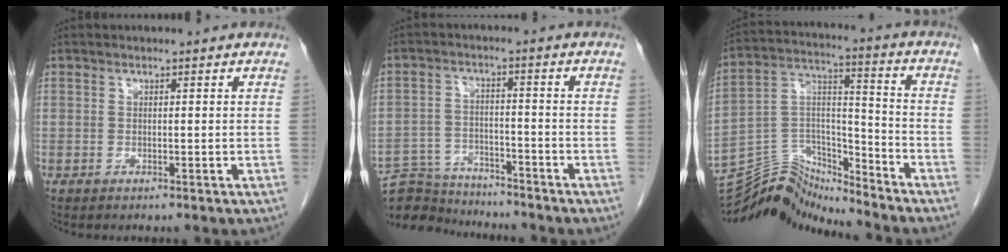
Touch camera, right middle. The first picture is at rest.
{"total": 8.0, "force": [-7.7, 1.9, 0.6], "torque": [-0.011, 0.010, -0.131]}
{"total": 9.7, "force": [-9.7, 0.4, -0.4], "torque": [0.000, 0.058, -0.184]}